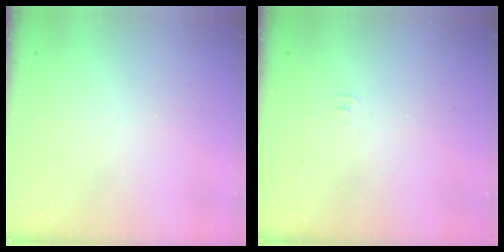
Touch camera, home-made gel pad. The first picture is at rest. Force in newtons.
{"total": 4.6, "press": 4.5, "slide": 0.6}